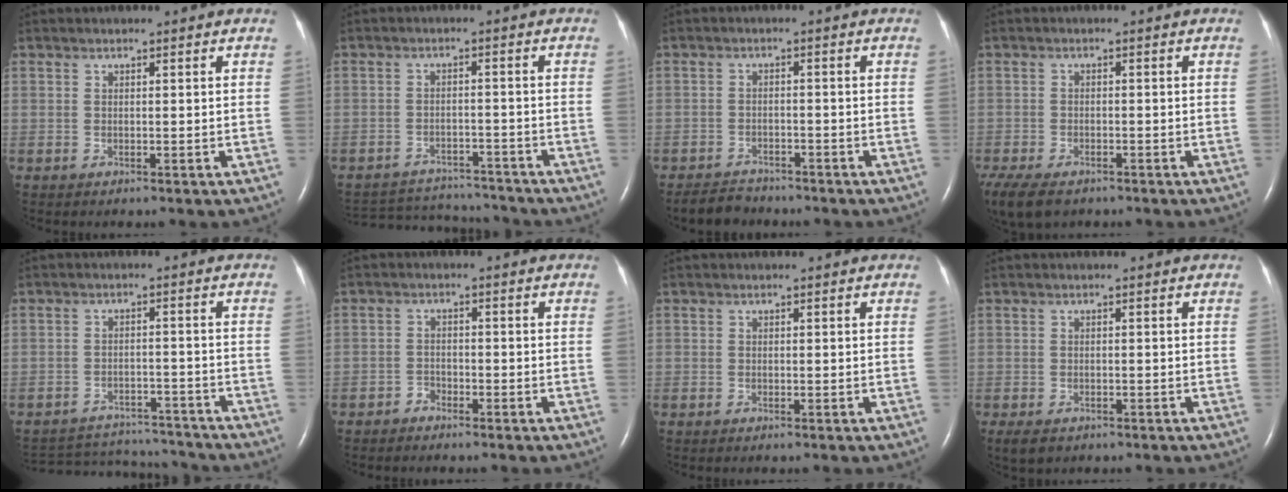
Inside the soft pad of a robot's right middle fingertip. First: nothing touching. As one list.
[{"total": 11.4, "force": [-11.2, 1.9, 1.4], "torque": [-0.033, 0.007, -0.159]}, {"total": 3.6, "force": [-3.4, 1.2, 0.1], "torque": [-0.011, -0.005, -0.059]}, {"total": 11.3, "force": [-7.5, 6.0, 5.9], "torque": [-0.151, -0.018, -0.112]}, {"total": 12.7, "force": [-12.4, 2.1, 1.7], "torque": [-0.041, 0.007, -0.175]}, {"total": 1.6, "force": [-1.3, 0.8, 0.0], "torque": [0.001, 0.005, -0.029]}, {"total": 0.0}, {"total": 3.9, "force": [-2.6, 2.3, 1.7], "torque": [-0.030, -0.005, -0.039]}]